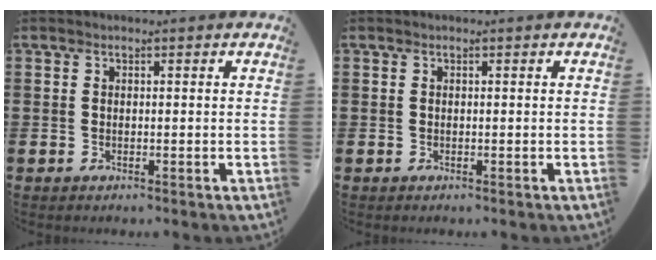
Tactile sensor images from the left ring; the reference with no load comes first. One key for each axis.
{"total": 0.0}